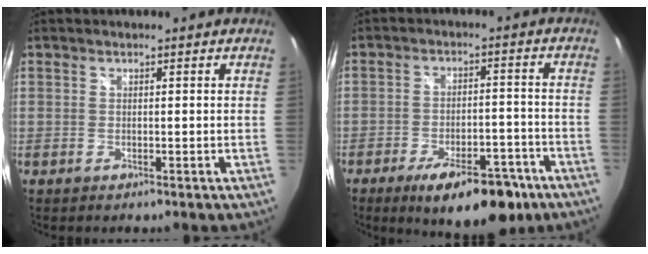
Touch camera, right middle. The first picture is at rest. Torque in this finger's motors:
{"motor_torque": [1.61, -0.53, 1.06, 0.21]}